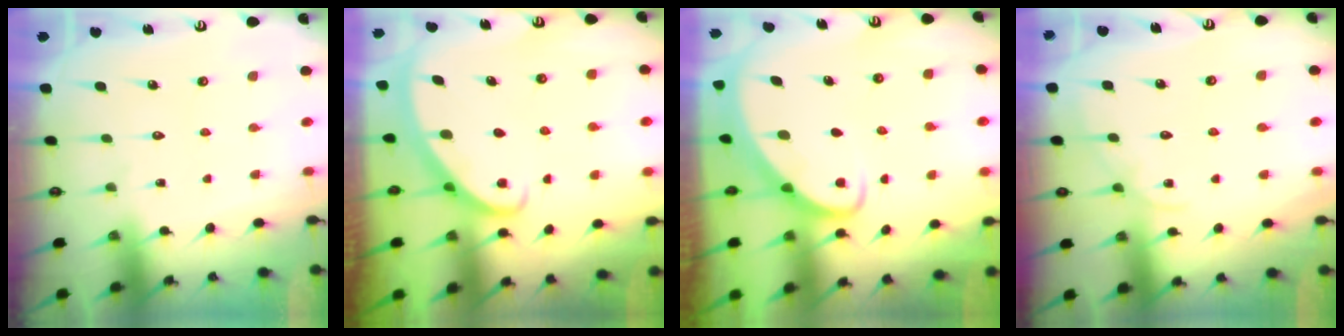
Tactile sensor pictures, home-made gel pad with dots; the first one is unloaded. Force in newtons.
{"total": 2.5, "press": 2.5, "slide": 0.2}
{"total": 2.5, "press": 2.5, "slide": 0.2}
{"total": 2.1, "press": 2.1, "slide": 0.3}